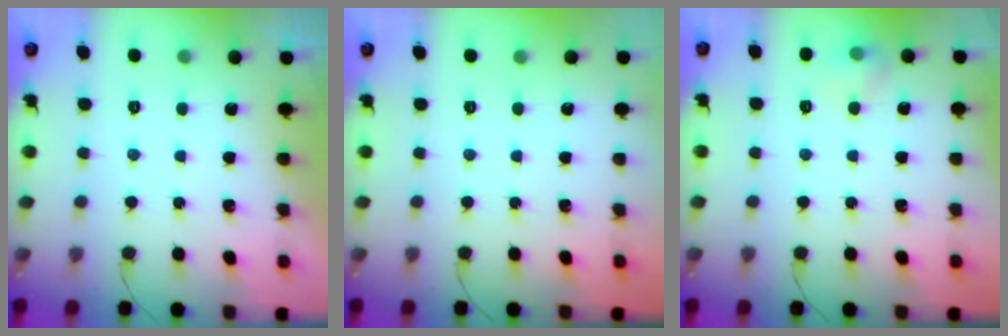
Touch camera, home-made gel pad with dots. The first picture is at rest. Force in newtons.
{"total": 0.0}
{"total": 5.8, "press": 5.7, "slide": 1.4}